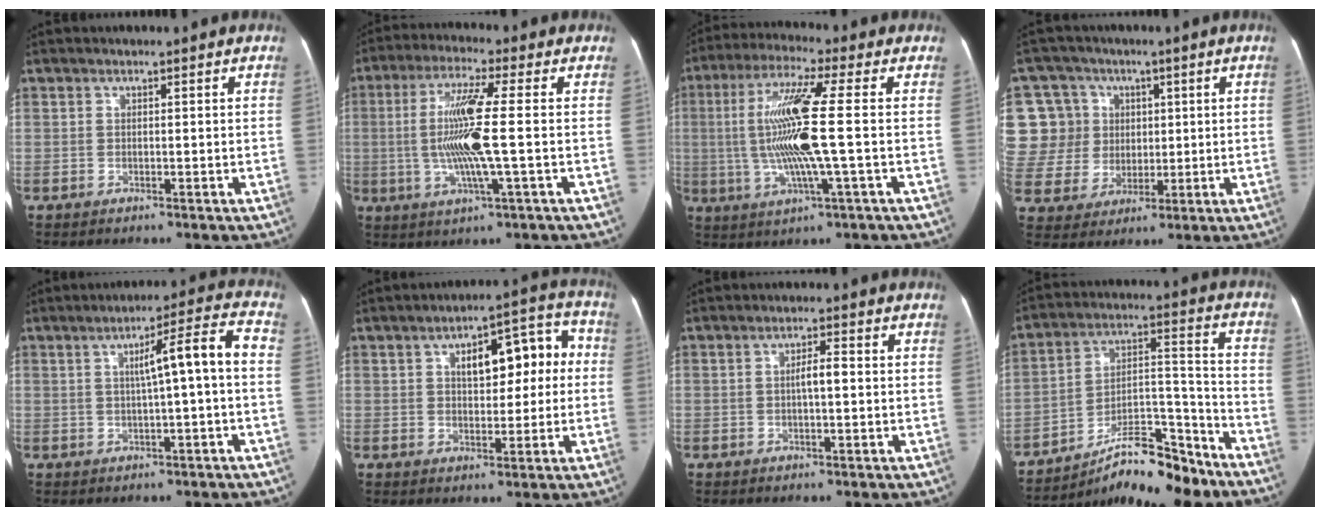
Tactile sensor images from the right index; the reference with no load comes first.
{"total": 11.0, "force": [-0.5, 0.1, 11.0], "torque": [-0.225, 0.001, -0.014]}
{"total": 13.4, "force": [-0.2, -0.2, 13.4], "torque": [-0.274, 0.005, -0.008]}
{"total": 15.6, "force": [4.2, 14.2, 4.9], "torque": [-0.154, 0.058, 0.099]}
{"total": 8.2, "force": [0.3, -0.1, 8.2], "torque": [-0.121, 0.024, 0.004]}
{"total": 10.7, "force": [1.5, 4.9, 9.4], "torque": [-0.116, 0.051, 0.025]}
{"total": 2.8, "force": [-0.1, 0.6, 2.8], "torque": [-0.048, 0.009, -0.001]}
{"total": 15.5, "force": [-12.7, 3.6, 8.1], "torque": [-0.116, 0.042, -0.204]}